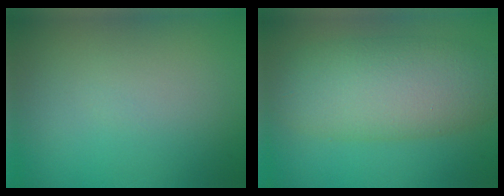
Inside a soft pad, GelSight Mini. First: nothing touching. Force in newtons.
{"total": 7.8, "press": 7.8, "slide": 0.3}